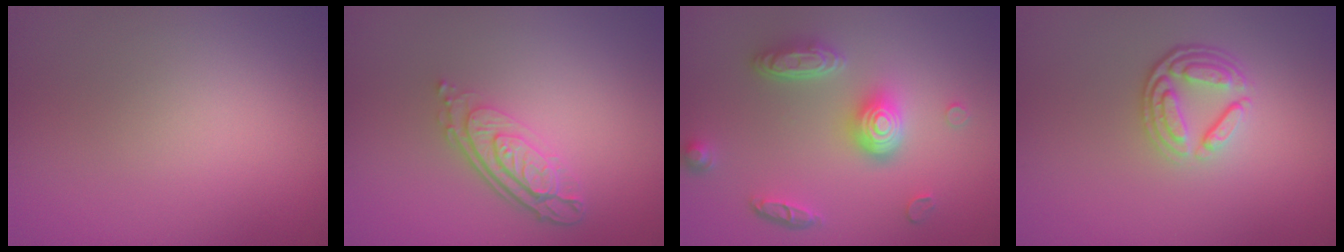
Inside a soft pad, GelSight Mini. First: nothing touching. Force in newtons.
{"total": 4.0, "press": 2.9, "slide": 2.8}
{"total": 4.8, "press": 3.7, "slide": 3.0}
{"total": 3.8, "press": 2.8, "slide": 2.5}